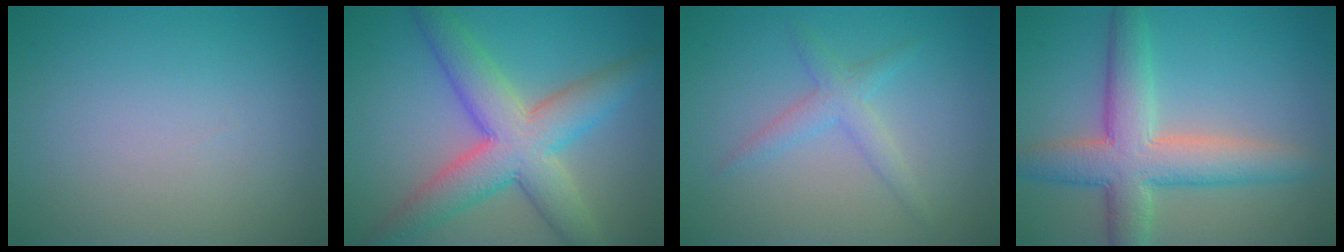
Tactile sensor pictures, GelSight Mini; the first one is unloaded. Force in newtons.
{"total": 8.0, "press": 8.0, "slide": 0.5}
{"total": 2.1, "press": 2.1, "slide": 0.0}
{"total": 6.9, "press": 6.9, "slide": 0.5}